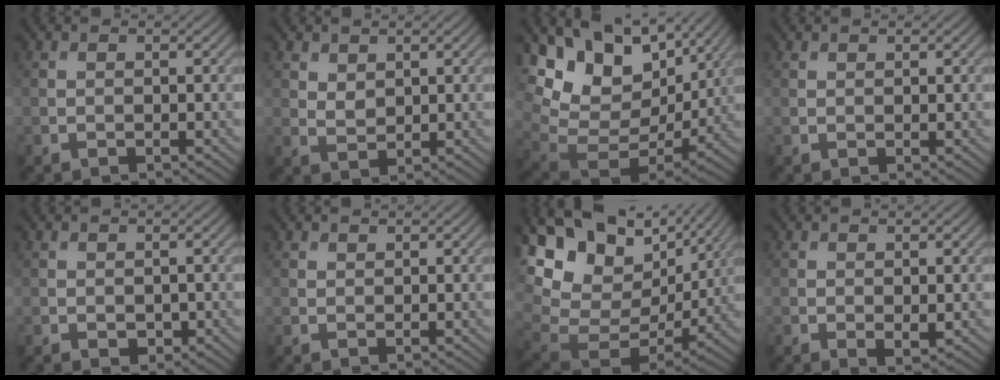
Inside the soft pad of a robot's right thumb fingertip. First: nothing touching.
{"total": 2.5, "force": [1.7, 1.5, 1.0], "torque": [-0.026, -0.004, 0.034]}
{"total": 17.3, "force": [7.2, 11.7, 10.5], "torque": [-0.225, 0.013, 0.160]}
{"total": 0.7, "force": [0.7, 0.3, 0.1], "torque": [-0.002, -0.002, 0.015]}
{"total": 1.0, "force": [0.1, 0.9, 0.6], "torque": [-0.011, -0.006, 0.006]}
{"total": 0.9, "force": [0.8, 0.4, 0.1], "torque": [-0.004, -0.001, 0.018]}
{"total": 19.2, "force": [7.3, 12.7, 12.4], "torque": [-0.280, 0.006, 0.165]}
{"total": 1.4, "force": [0.3, 0.8, 1.2], "torque": [-0.020, -0.008, 0.010]}